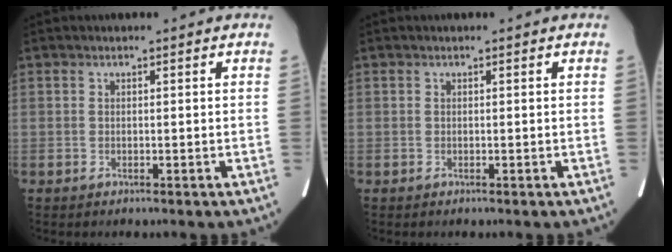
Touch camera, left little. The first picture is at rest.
{"total": 0.0}